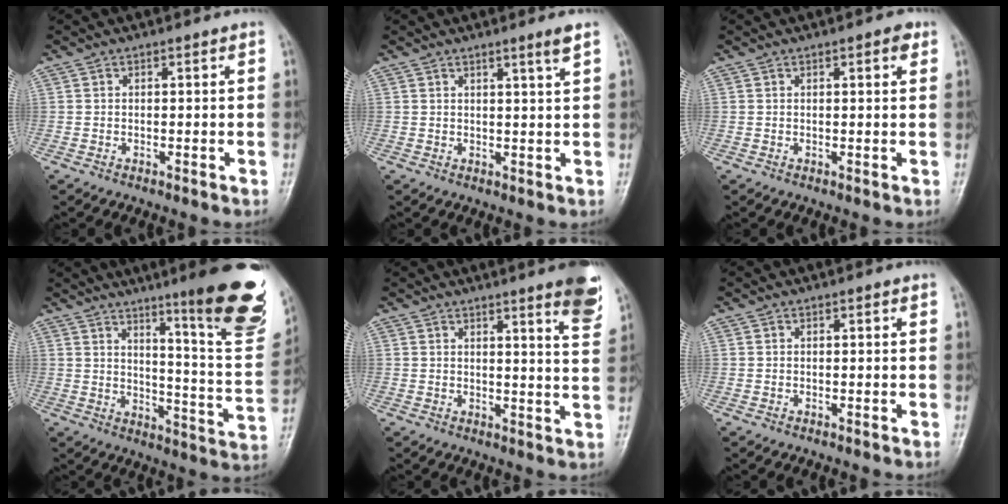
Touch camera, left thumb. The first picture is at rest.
{"total": 2.7, "force": [1.7, -0.5, 2.0], "torque": [-0.031, -0.015, 0.030]}
{"total": 2.0, "force": [1.0, 0.7, 1.6], "torque": [-0.018, -0.001, 0.010]}
{"total": 22.0, "force": [13.3, 2.8, 17.2], "torque": [-0.197, -0.080, 0.184]}
{"total": 7.8, "force": [4.8, 0.6, 6.0], "torque": [-0.066, -0.030, 0.055]}
{"total": 0.0}